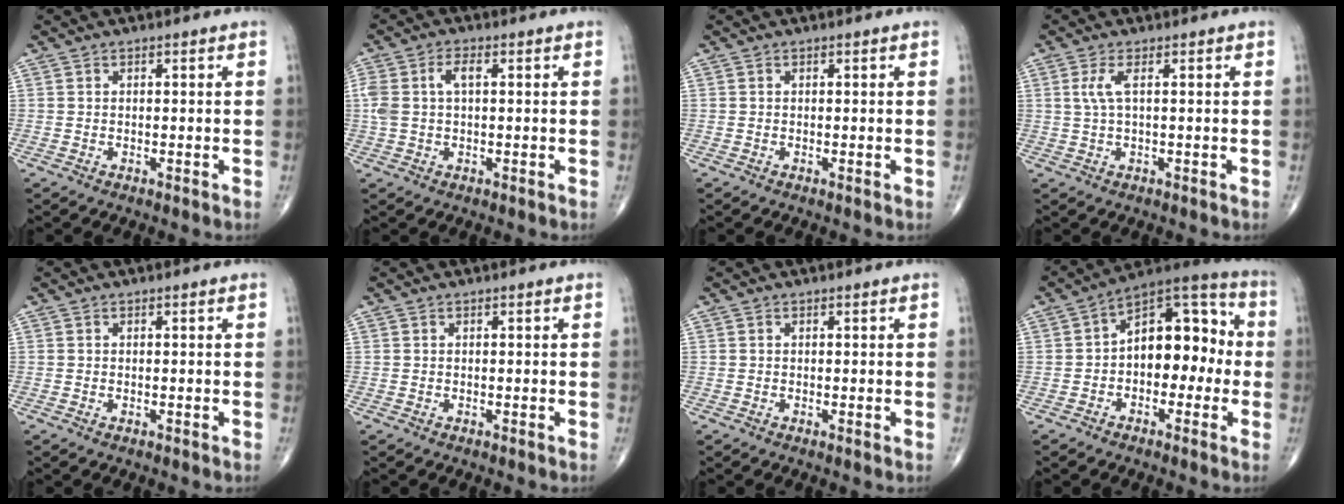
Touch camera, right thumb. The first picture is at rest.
{"total": 5.3, "force": [0.9, 2.7, 4.5], "torque": [-0.118, 0.020, 0.019]}
{"total": 0.0}
{"total": 2.8, "force": [0.7, 0.6, 2.7], "torque": [-0.078, 0.007, 0.018]}
{"total": 0.0}
{"total": 0.0}
{"total": 0.0}
{"total": 13.9, "force": [-0.7, 8.6, 11.0], "torque": [-0.120, 0.044, -0.030]}